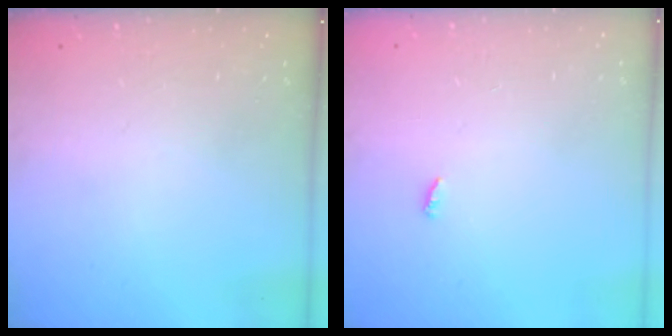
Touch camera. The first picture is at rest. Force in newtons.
{"total": 2.3, "press": 2.3, "slide": 0.2}